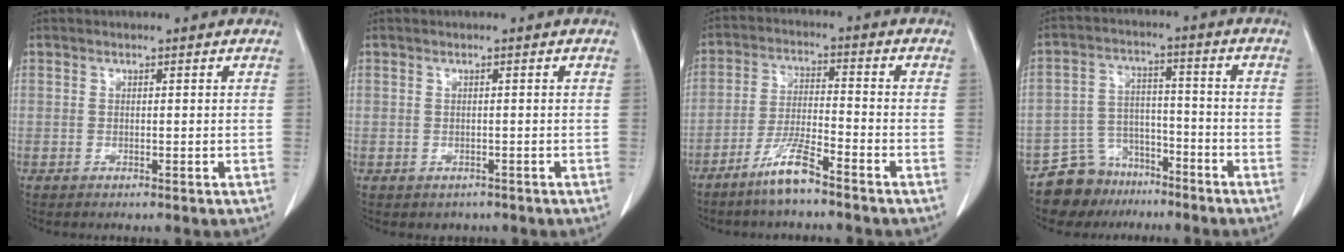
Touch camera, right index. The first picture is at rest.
{"total": 1.4, "force": [-0.8, 1.1, 0.1], "torque": [-0.006, 0.001, -0.008]}
{"total": 6.9, "force": [-5.2, 0.3, 4.6], "torque": [-0.095, -0.013, -0.104]}
{"total": 7.9, "force": [-6.2, 4.9, 0.3], "torque": [-0.008, 0.027, -0.108]}